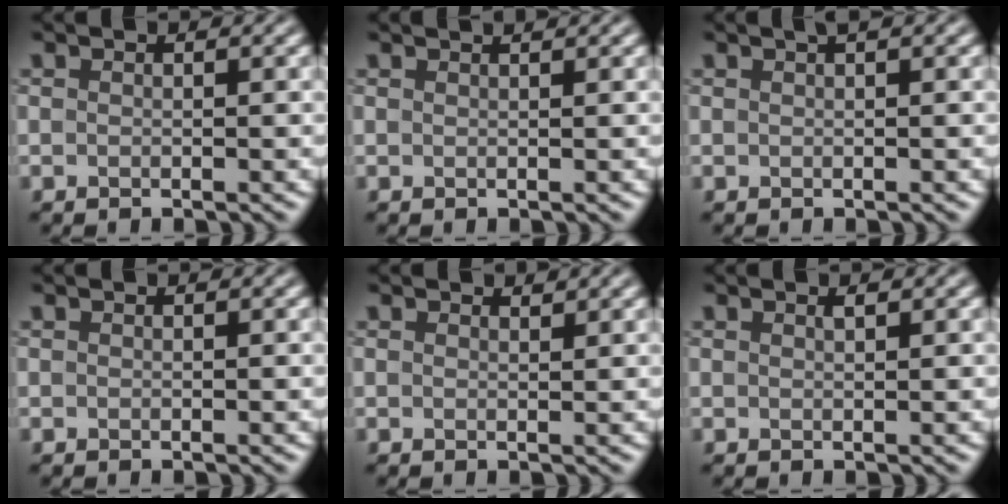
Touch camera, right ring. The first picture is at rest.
{"total": 1.2, "force": [1.0, 0.3, 0.5], "torque": [-0.005, -0.003, 0.005]}
{"total": 1.1, "force": [0.7, 0.2, 0.9], "torque": [-0.011, 0.005, 0.009]}
{"total": 0.0}
{"total": 0.7, "force": [0.7, 0.0, 0.1], "torque": [-0.002, -0.001, 0.013]}
{"total": 0.6, "force": [0.4, 0.1, 0.4], "torque": [-0.005, -0.001, 0.007]}